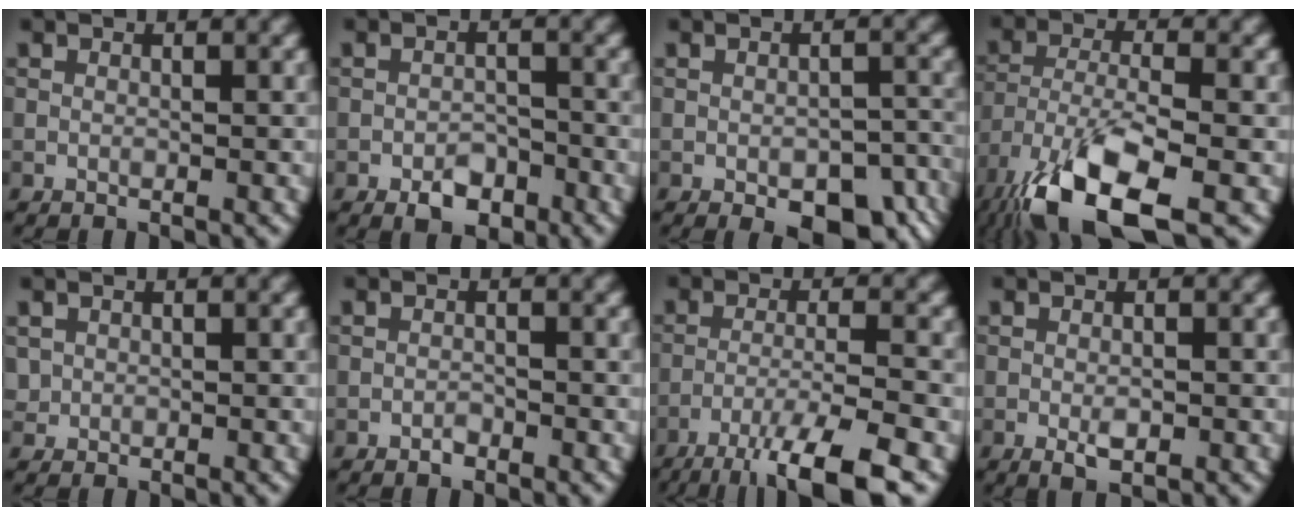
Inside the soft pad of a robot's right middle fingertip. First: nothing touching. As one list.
[{"total": 2.9, "force": [-1.8, 1.7, 1.6], "torque": [-0.021, 0.002, -0.031]}, {"total": 7.1, "force": [-3.9, 3.3, 5.0], "torque": [-0.058, -0.018, -0.038]}, {"total": 10.9, "force": [-6.5, 3.8, 7.8], "torque": [-0.162, -0.022, -0.126]}, {"total": 0.9, "force": [0.2, 0.9, 0.1], "torque": [0.005, -0.004, 0.005]}, {"total": 0.7, "force": [-0.6, 0.4, 0.3], "torque": [-0.004, 0.000, -0.012]}, {"total": 7.7, "force": [-5.1, 1.0, 5.7], "torque": [-0.085, 0.001, -0.093]}, {"total": 1.7, "force": [-0.5, 0.8, 1.4], "torque": [-0.024, -0.002, -0.007]}]